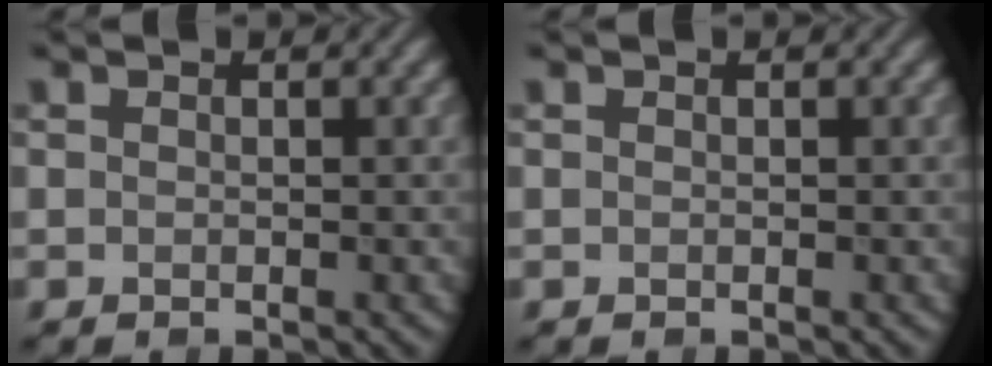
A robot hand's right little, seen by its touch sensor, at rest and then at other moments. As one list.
[{"total": 0.0}]